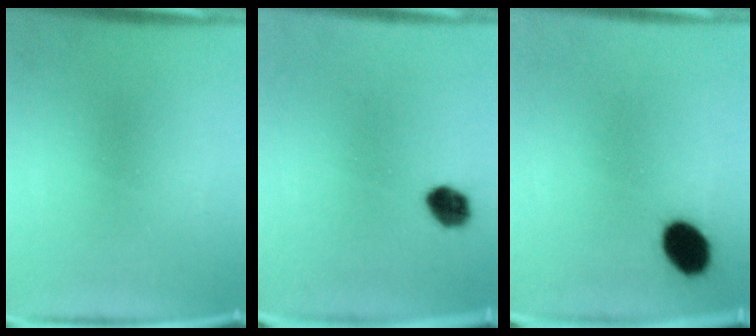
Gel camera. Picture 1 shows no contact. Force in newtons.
{"total": 5.5}
{"total": 8.7}